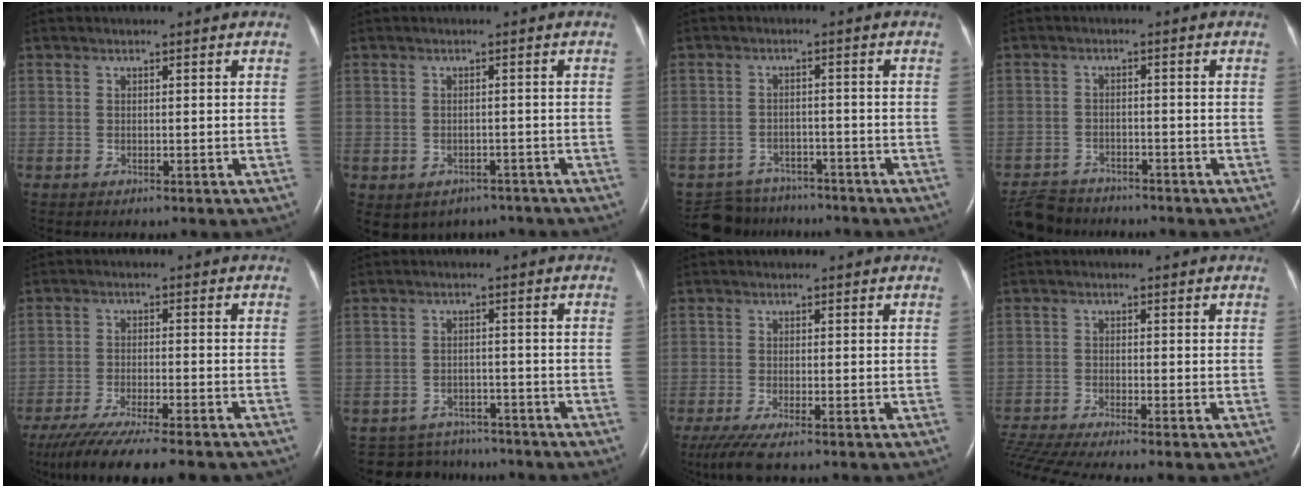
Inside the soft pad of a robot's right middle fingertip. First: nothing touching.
{"total": 7.4, "force": [-5.4, 4.8, 1.4], "torque": [-0.024, 0.011, -0.060]}
{"total": 7.0, "force": [-6.4, 2.8, -0.4], "torque": [0.006, 0.009, -0.092]}
{"total": 6.9, "force": [-6.5, 2.3, 0.8], "torque": [-0.022, -0.007, -0.108]}
{"total": 15.5, "force": [-13.0, 1.4, 8.4], "torque": [-0.141, -0.039, -0.200]}
{"total": 7.6, "force": [-7.1, 2.8, -0.1], "torque": [-0.002, 0.010, -0.097]}
{"total": 4.2, "force": [-3.0, 0.2, 3.0], "torque": [-0.060, -0.015, -0.057]}
{"total": 8.1, "force": [-7.0, -1.1, 3.9], "torque": [-0.081, -0.013, -0.124]}